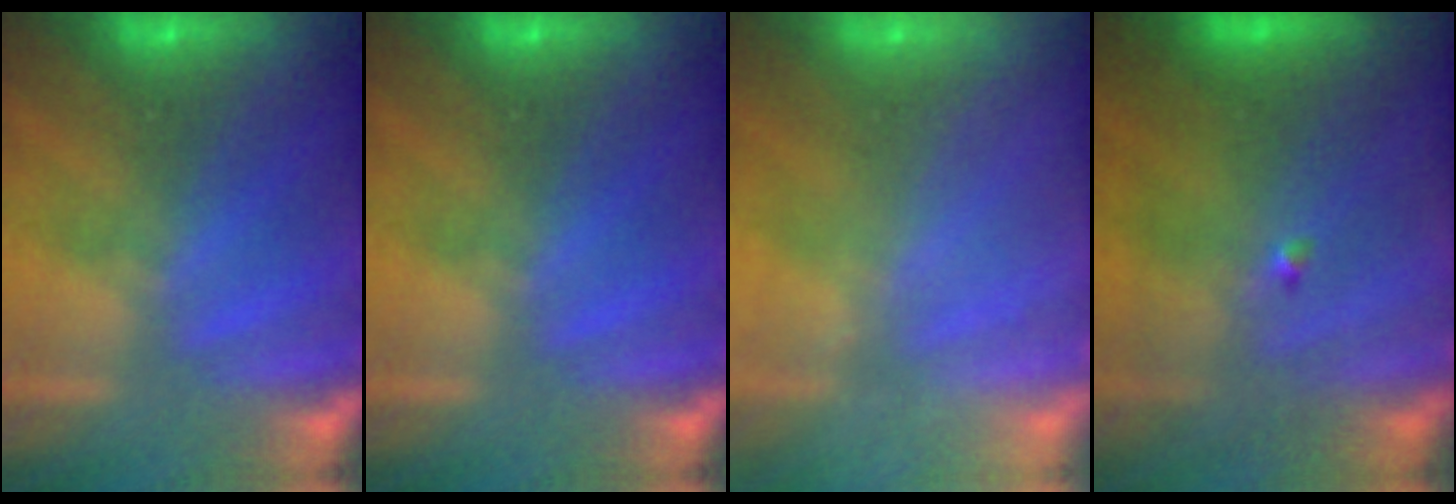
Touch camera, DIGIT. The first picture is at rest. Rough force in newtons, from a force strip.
{"total": 0.0}
{"total": 2.2}
{"total": 4.4}